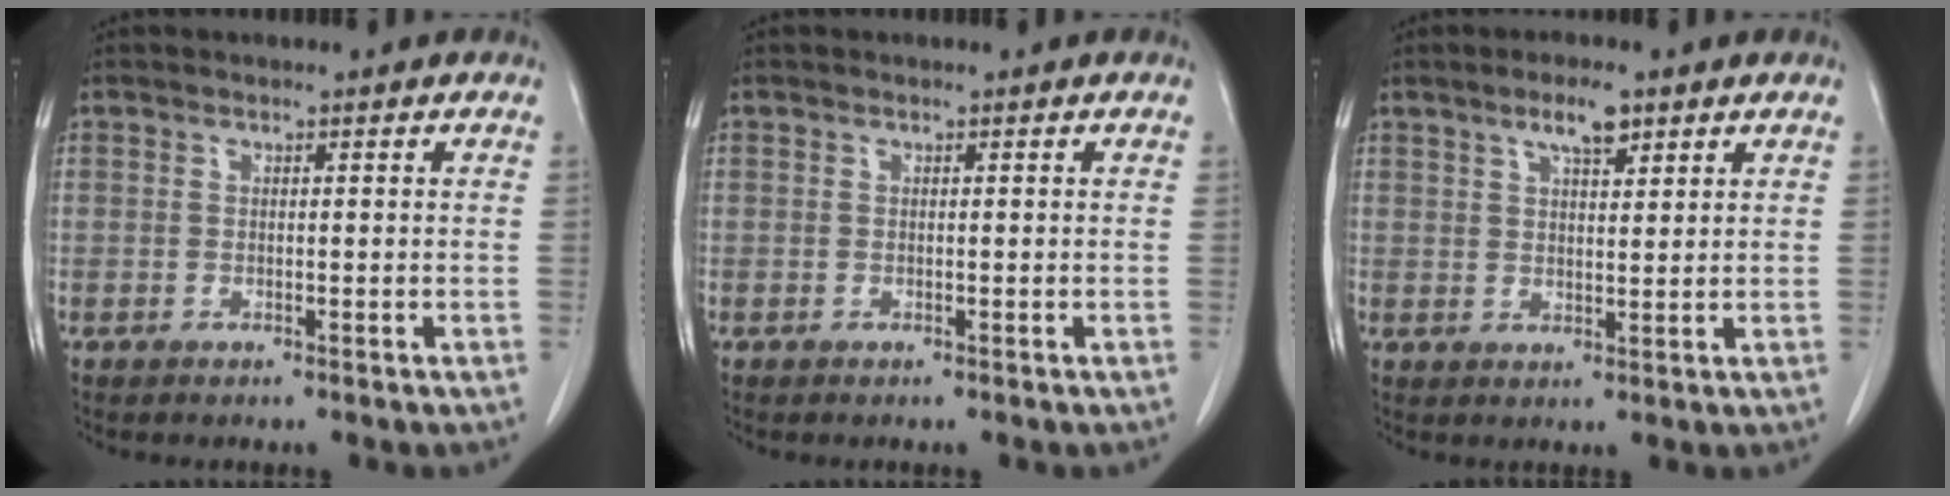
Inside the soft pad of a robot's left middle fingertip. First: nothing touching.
{"total": 0.0}
{"total": 4.5, "force": [2.9, 1.1, 3.3], "torque": [-0.059, 0.004, 0.050]}